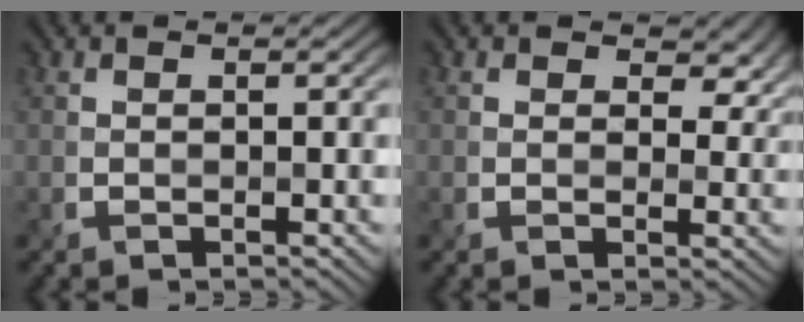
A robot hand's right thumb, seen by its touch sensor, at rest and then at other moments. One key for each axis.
{"total": 4.7, "fx": 2.3, "fy": 2.9, "fz": 2.9, "tx": -0.039, "ty": -0.007, "tz": 0.032}